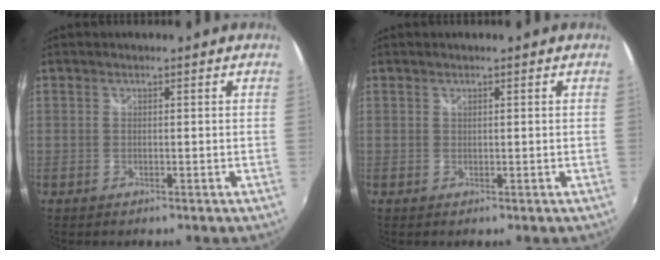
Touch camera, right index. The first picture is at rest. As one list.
[{"total": 0.0}]